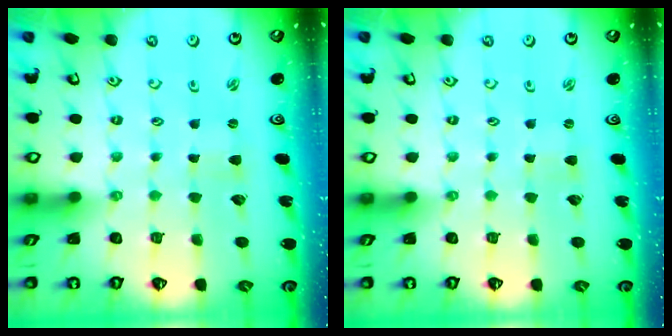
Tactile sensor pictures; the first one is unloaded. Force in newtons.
{"total": 0.0}